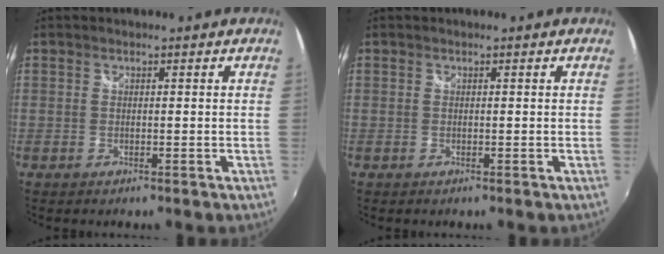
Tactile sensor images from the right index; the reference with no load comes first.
{"total": 0.0}